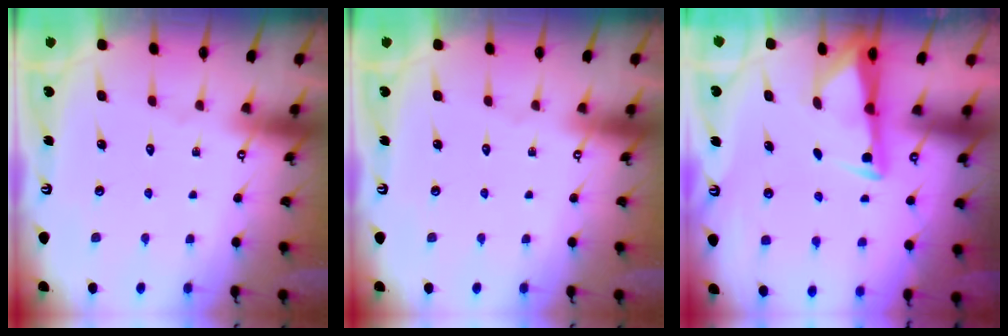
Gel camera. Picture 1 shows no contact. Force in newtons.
{"total": 0.0}
{"total": 2.9, "press": 2.9, "slide": 0.4}